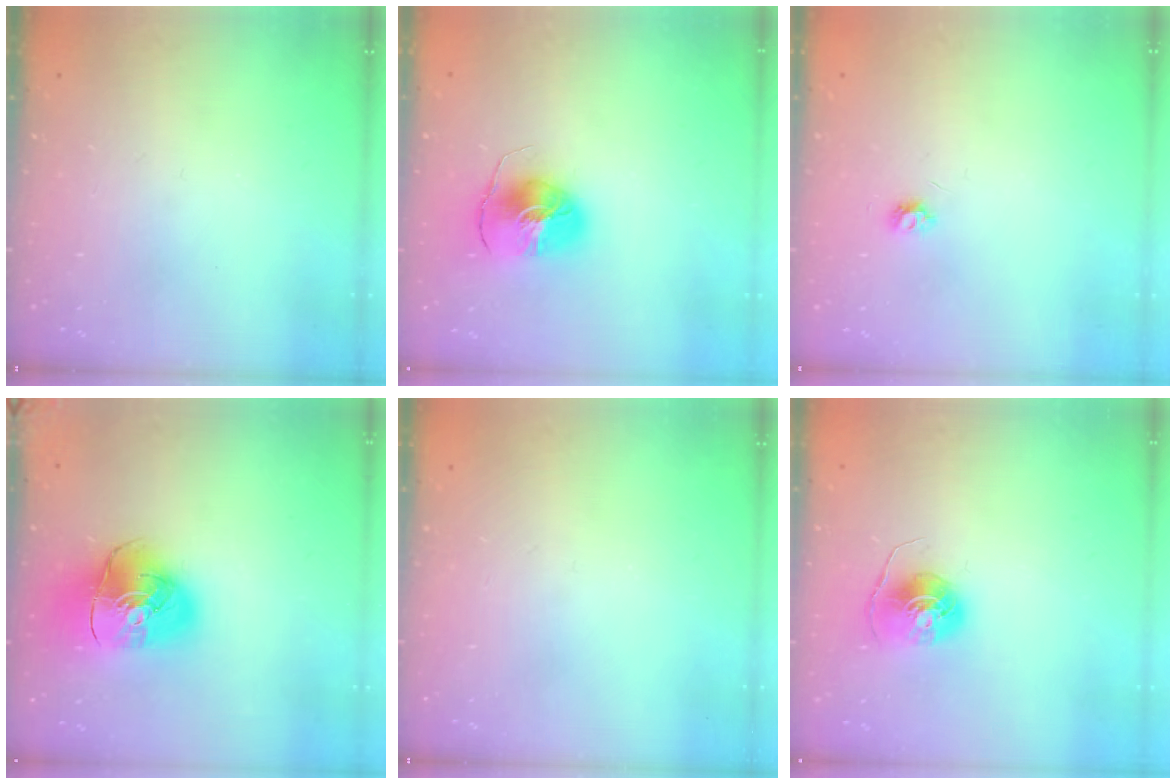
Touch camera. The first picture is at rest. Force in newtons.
{"total": 8.3, "press": 8.2, "slide": 0.9}
{"total": 3.7, "press": 3.7, "slide": 0.4}
{"total": 14.6, "press": 14.4, "slide": 2.1}
{"total": 0.0}
{"total": 6.8, "press": 6.8, "slide": 0.4}